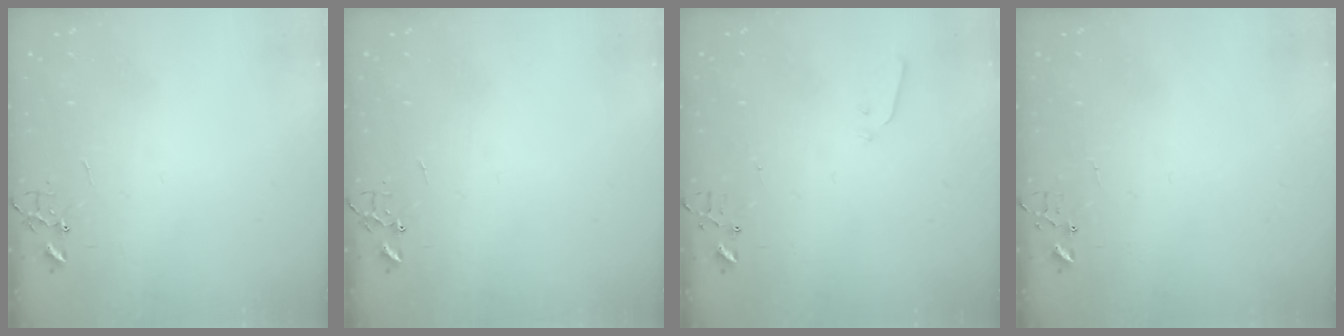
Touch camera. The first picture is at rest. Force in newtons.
{"total": 0.0}
{"total": 2.9, "press": 2.8, "slide": 0.8}
{"total": 4.2, "press": 4.2, "slide": 0.3}